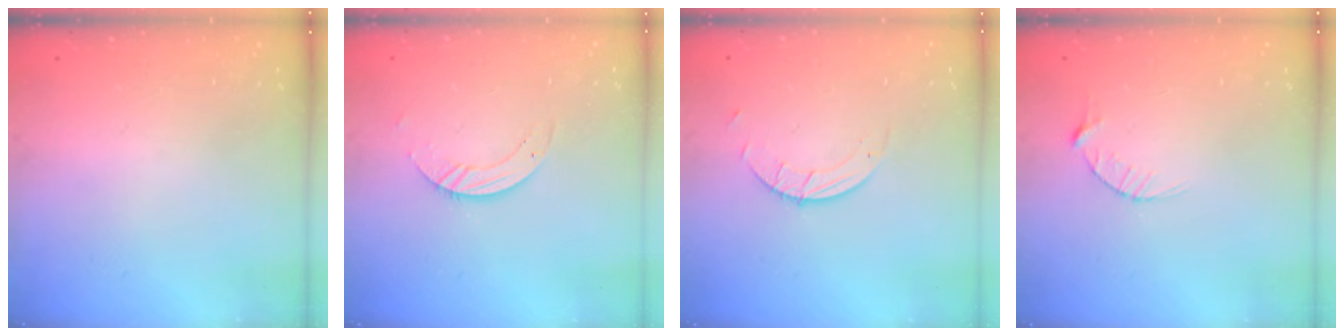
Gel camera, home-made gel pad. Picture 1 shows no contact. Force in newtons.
{"total": 3.8, "press": 3.8, "slide": 0.2}
{"total": 1.9, "press": 1.9, "slide": 0.1}
{"total": 2.9, "press": 2.9, "slide": 0.4}